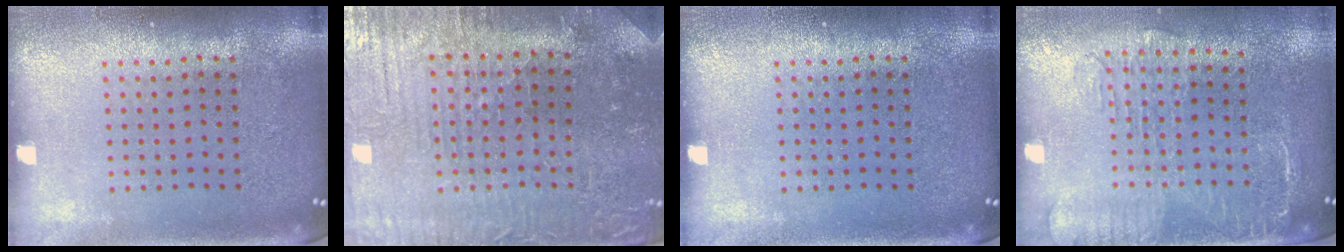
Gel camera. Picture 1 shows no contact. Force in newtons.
{"total": 2.0, "press": 1.9, "slide": 0.4}
{"total": 0.0}
{"total": 1.8, "press": 1.5, "slide": 0.9}